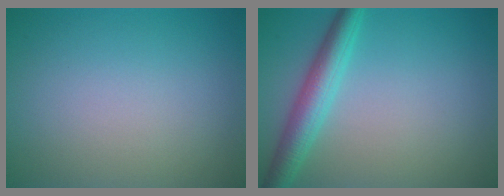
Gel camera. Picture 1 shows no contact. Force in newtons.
{"total": 4.0, "press": 4.0, "slide": 0.1}